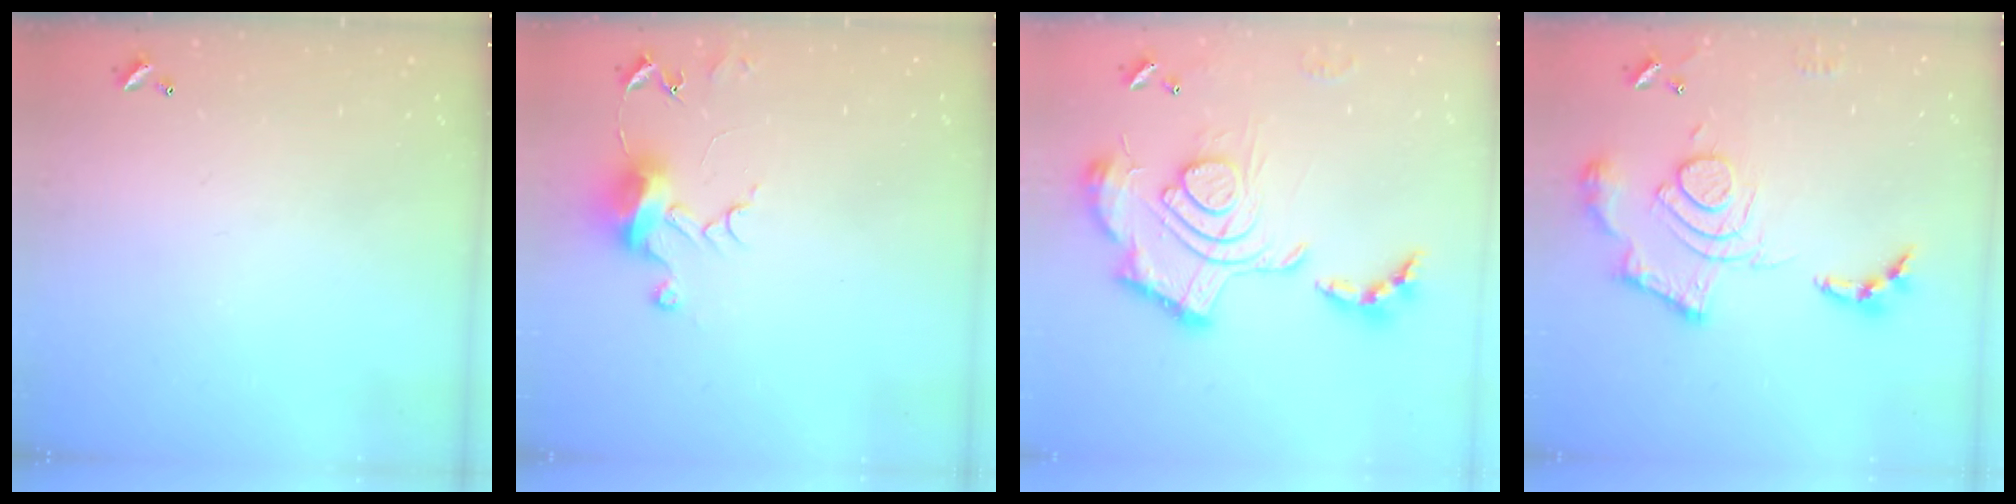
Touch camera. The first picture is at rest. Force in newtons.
{"total": 7.7, "press": 7.7, "slide": 0.4}
{"total": 2.5, "press": 1.9, "slide": 1.7}
{"total": 16.5, "press": 16.4, "slide": 1.7}